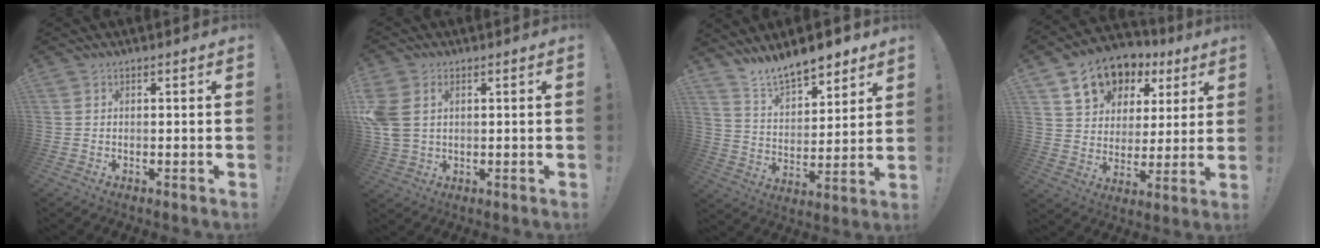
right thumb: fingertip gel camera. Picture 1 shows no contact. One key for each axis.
{"total": 6.5, "fx": 1.9, "fy": 4.7, "fz": 4.0, "tx": -0.084, "ty": -0.008, "tz": 0.039}
{"total": 12.0, "fx": 10.8, "fy": 3.9, "fz": 3.6, "tx": -0.074, "ty": -0.083, "tz": 0.199}
{"total": 14.8, "fx": 8.3, "fy": 10.4, "fz": 6.6, "tx": -0.106, "ty": -0.037, "tz": 0.160}